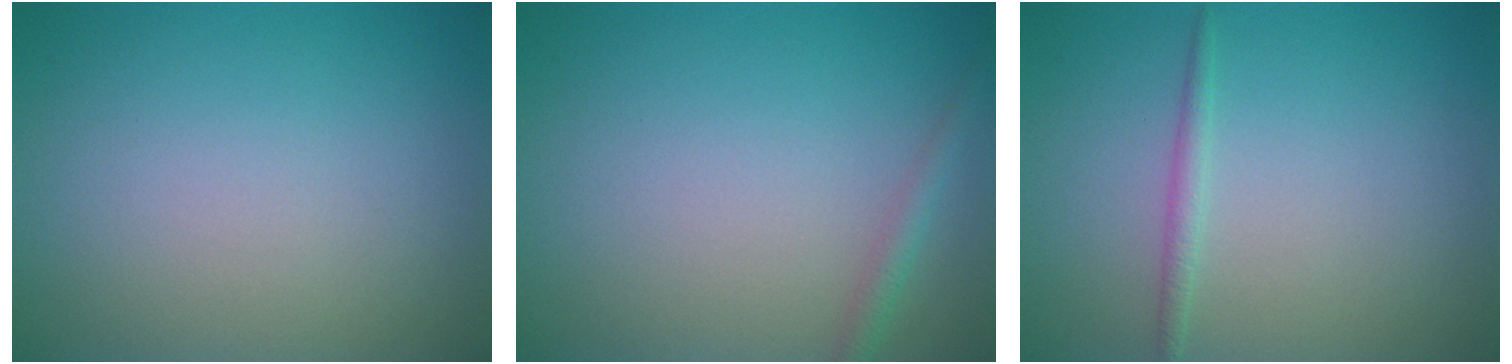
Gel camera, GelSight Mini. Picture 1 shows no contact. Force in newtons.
{"total": 1.4, "press": 1.4, "slide": 0.1}
{"total": 1.1, "press": 1.1, "slide": 0.1}